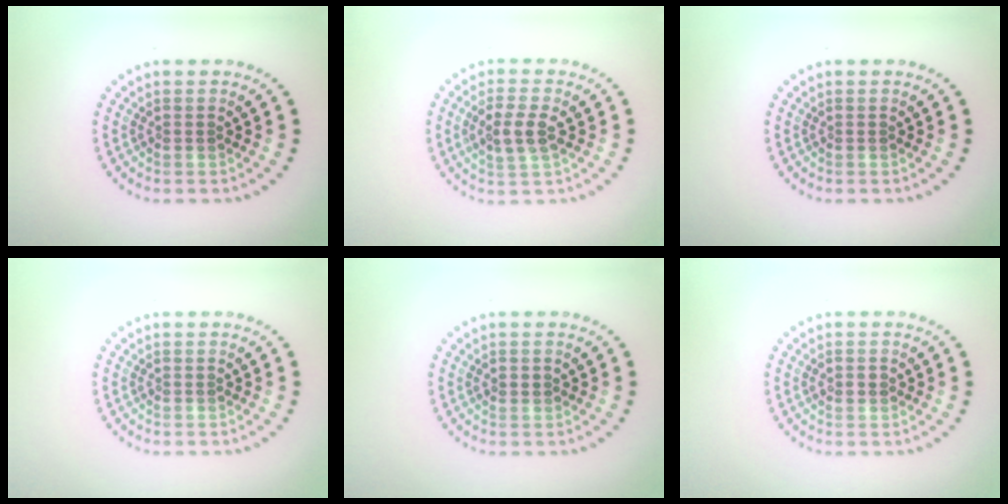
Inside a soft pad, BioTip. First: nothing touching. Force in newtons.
{"total": 3.0, "press": 2.8, "slide": 0.9}
{"total": 0.0}
{"total": 0.0}
{"total": 1.1, "press": 1.1, "slide": 0.1}
{"total": 1.3, "press": 1.3, "slide": 0.2}